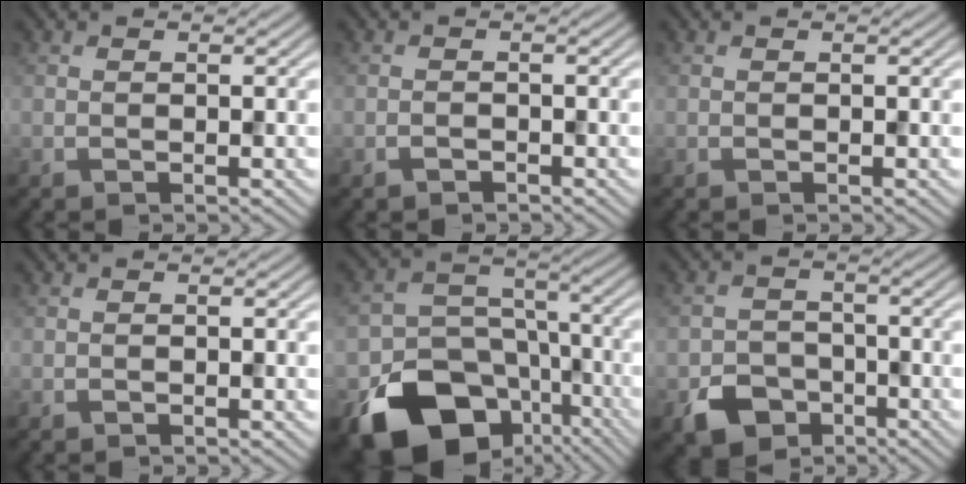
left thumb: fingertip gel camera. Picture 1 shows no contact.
{"total": 0.8, "force": [-0.8, 0.2, 0.2], "torque": [-0.007, 0.001, -0.013]}
{"total": 0.0}
{"total": 0.0}
{"total": 17.1, "force": [-9.2, 12.4, 7.4], "torque": [-0.151, -0.049, -0.144]}
{"total": 5.3, "force": [-3.1, 3.8, 2.0], "torque": [-0.040, -0.006, -0.061]}